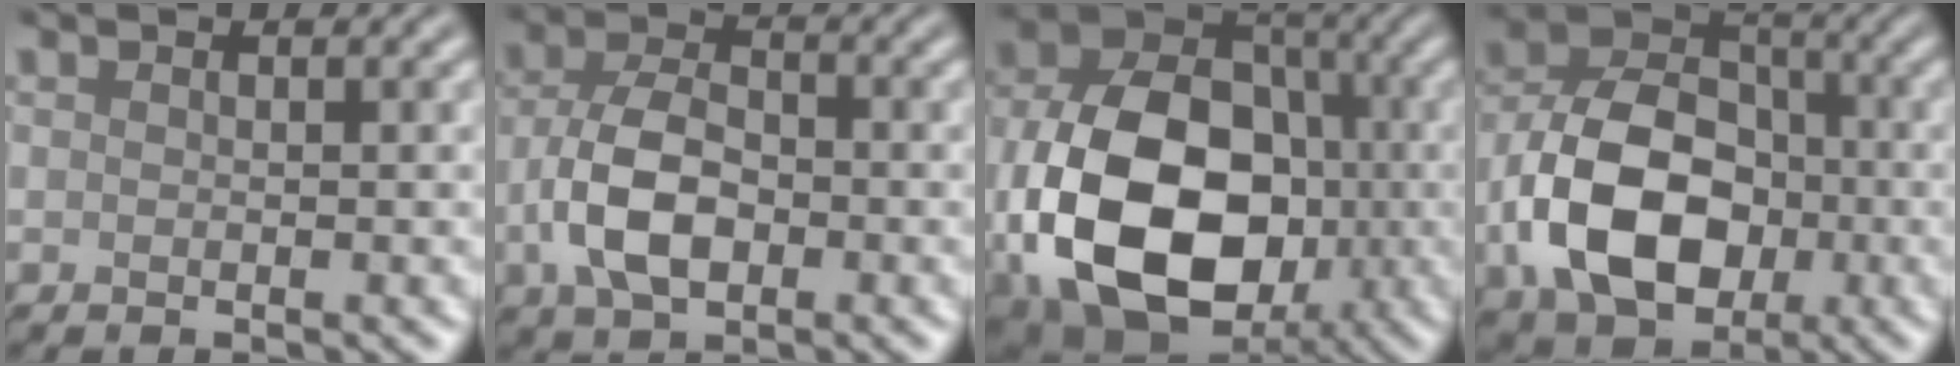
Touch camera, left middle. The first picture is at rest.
{"total": 5.7, "force": [-1.5, 3.4, 4.3], "torque": [-0.090, 0.003, -0.034]}
{"total": 15.8, "force": [-3.0, 11.3, 10.6], "torque": [-0.215, -0.032, -0.055]}
{"total": 10.3, "force": [-2.5, 7.3, 6.8], "torque": [-0.136, 0.003, -0.050]}